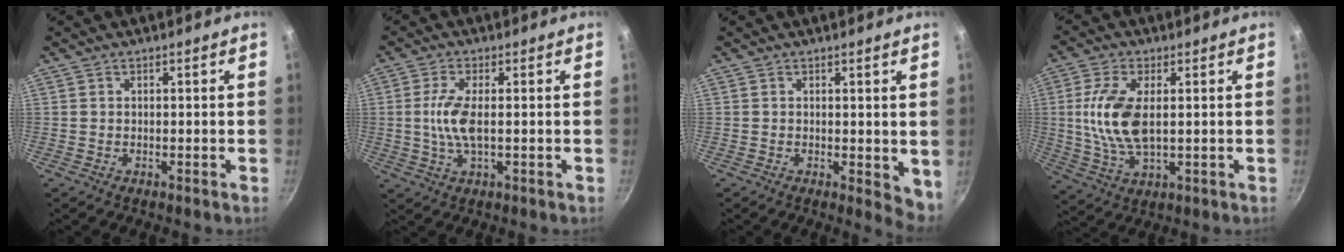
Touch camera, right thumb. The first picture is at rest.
{"total": 6.3, "force": [0.0, 2.1, 5.9], "torque": [-0.132, 0.001, -0.003]}
{"total": 4.4, "force": [0.4, 2.1, 3.9], "torque": [-0.045, -0.010, 0.007]}
{"total": 11.1, "force": [1.1, 5.3, 9.6], "torque": [-0.193, -0.003, 0.023]}